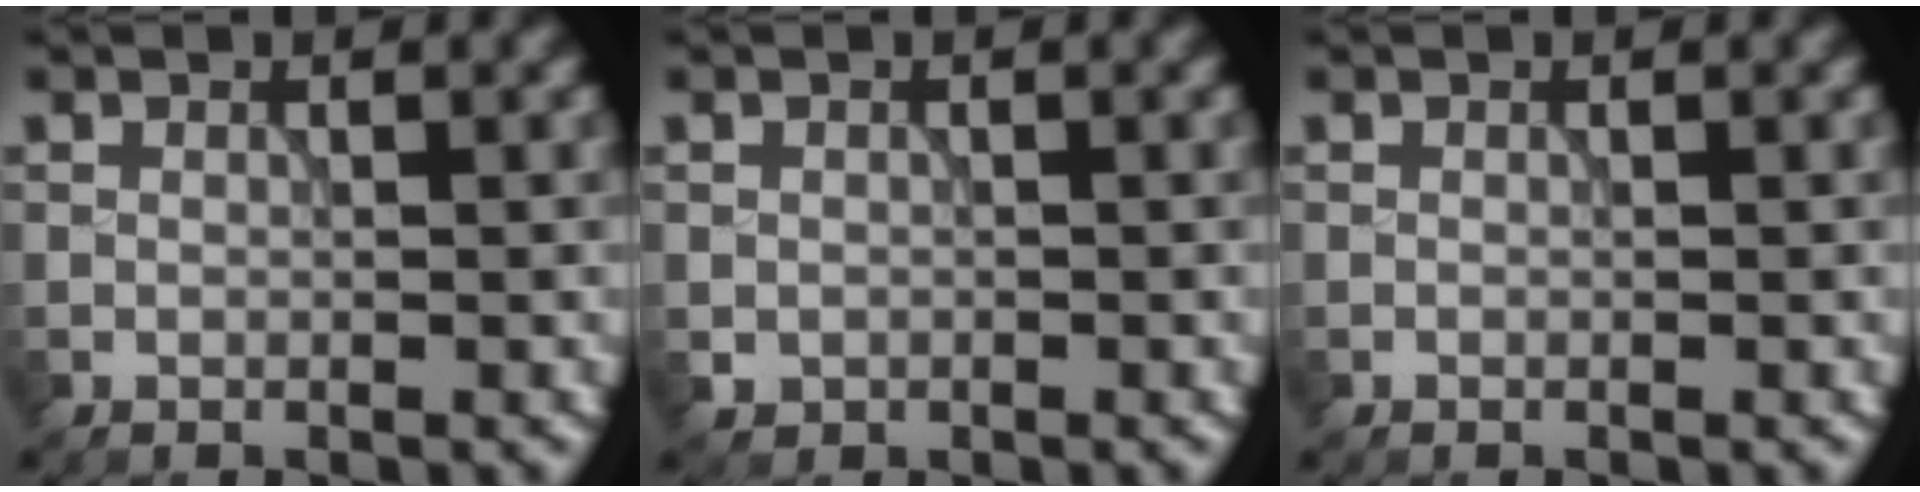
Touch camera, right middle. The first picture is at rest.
{"total": 0.9, "force": [-0.2, 0.8, 0.1], "torque": [0.005, -0.006, -0.006]}
{"total": 0.0}